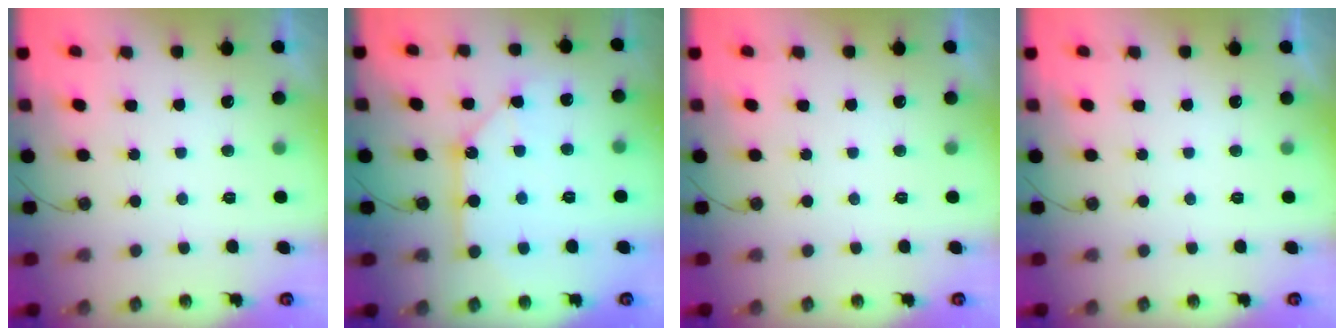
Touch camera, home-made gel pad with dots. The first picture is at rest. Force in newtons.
{"total": 10.5, "press": 10.5, "slide": 1.2}
{"total": 0.0}
{"total": 0.0}